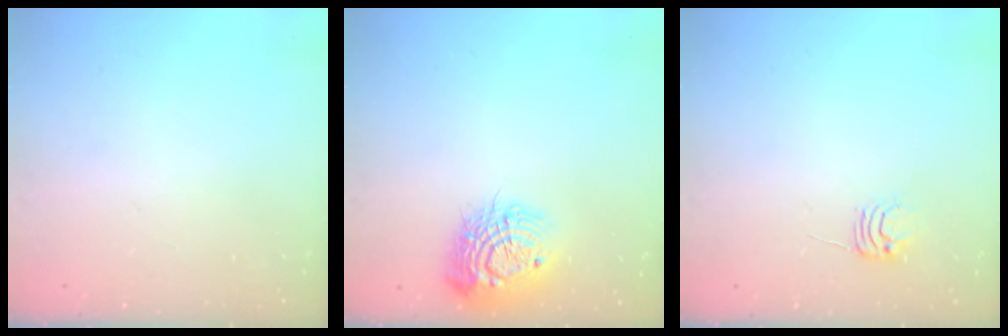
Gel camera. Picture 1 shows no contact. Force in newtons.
{"total": 14.6, "press": 14.6, "slide": 1.0}
{"total": 4.7, "press": 4.7, "slide": 0.5}